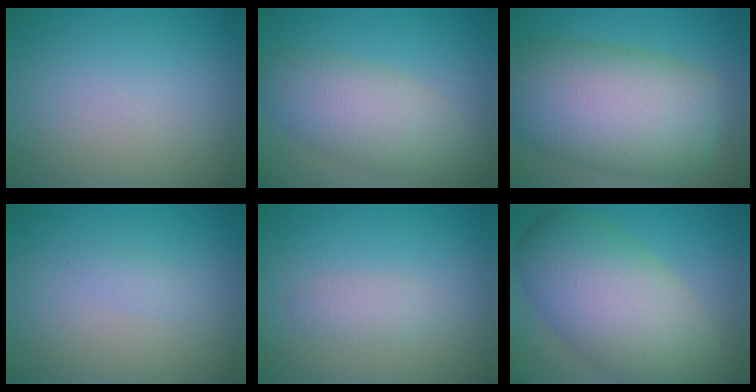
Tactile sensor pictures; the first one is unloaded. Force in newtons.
{"total": 5.5, "press": 5.5, "slide": 0.2}
{"total": 12.3, "press": 12.3, "slide": 0.4}
{"total": 0.7, "press": 0.7, "slide": 0.0}
{"total": 1.4, "press": 1.4, "slide": 0.1}
{"total": 10.5, "press": 10.5, "slide": 0.9}